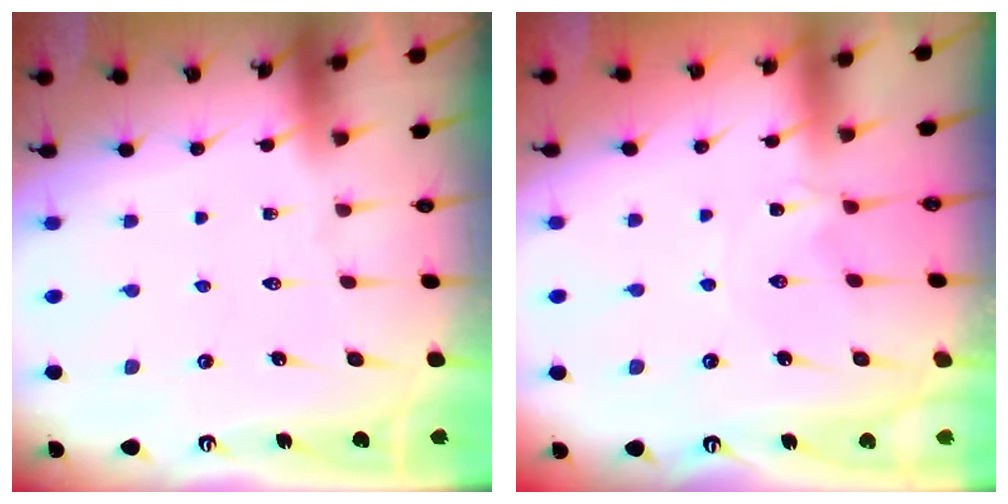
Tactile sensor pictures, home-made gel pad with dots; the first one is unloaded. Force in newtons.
{"total": 0.6, "press": 0.5, "slide": 0.3}